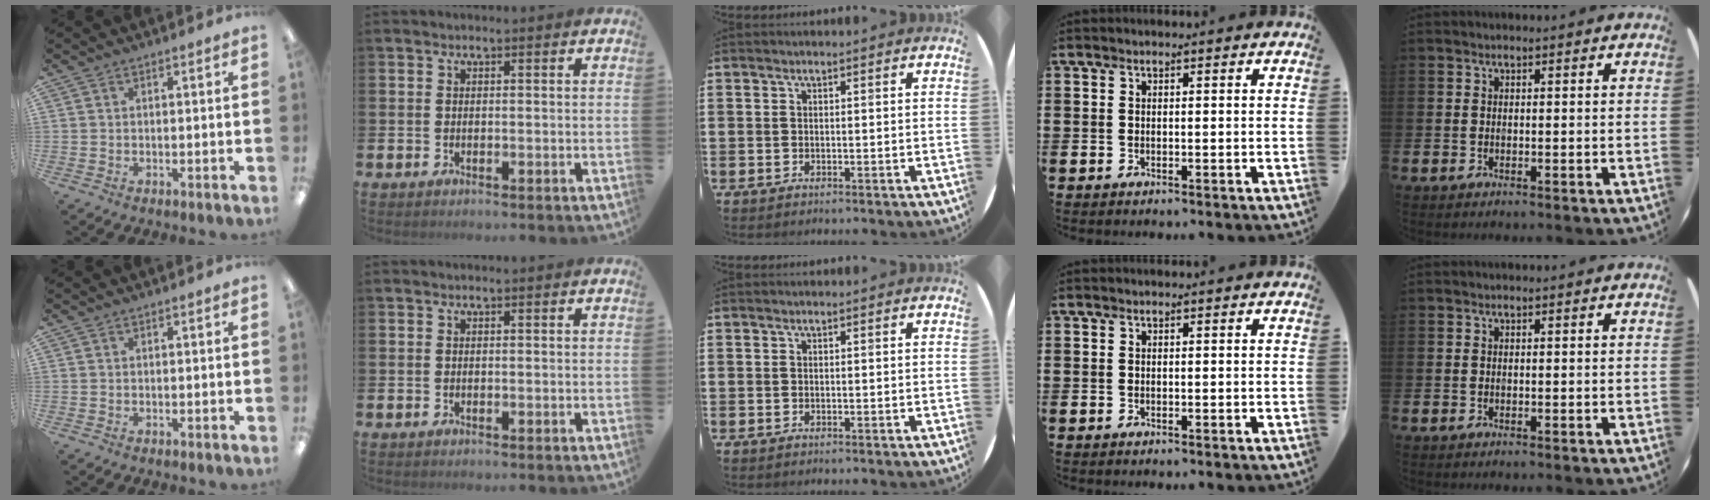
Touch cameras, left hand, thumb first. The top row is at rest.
{}